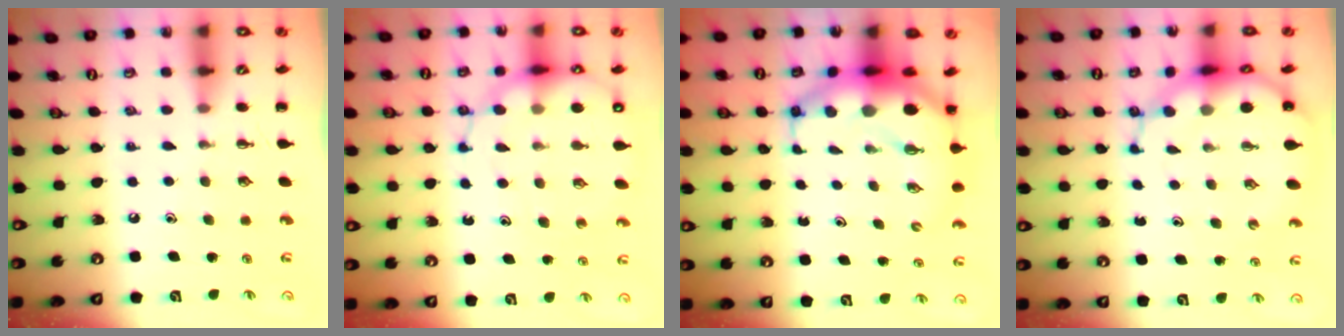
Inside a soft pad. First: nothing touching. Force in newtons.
{"total": 13.4, "press": 13.0, "slide": 3.1}
{"total": 11.0, "press": 10.6, "slide": 2.8}
{"total": 9.3, "press": 8.8, "slide": 2.8}